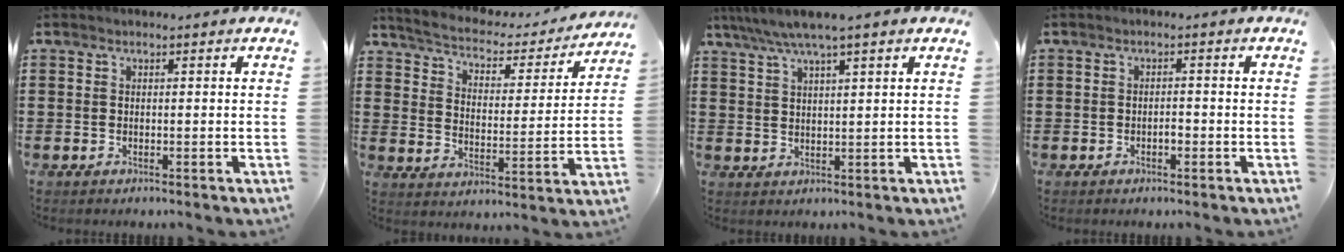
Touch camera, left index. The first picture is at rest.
{"total": 3.2, "force": [3.0, 0.8, 0.9], "torque": [-0.040, -0.025, 0.041]}
{"total": 4.5, "force": [3.3, -0.2, 2.9], "torque": [-0.064, -0.009, 0.059]}
{"total": 1.3, "force": [-0.5, 0.5, 1.1], "torque": [-0.022, 0.000, -0.009]}